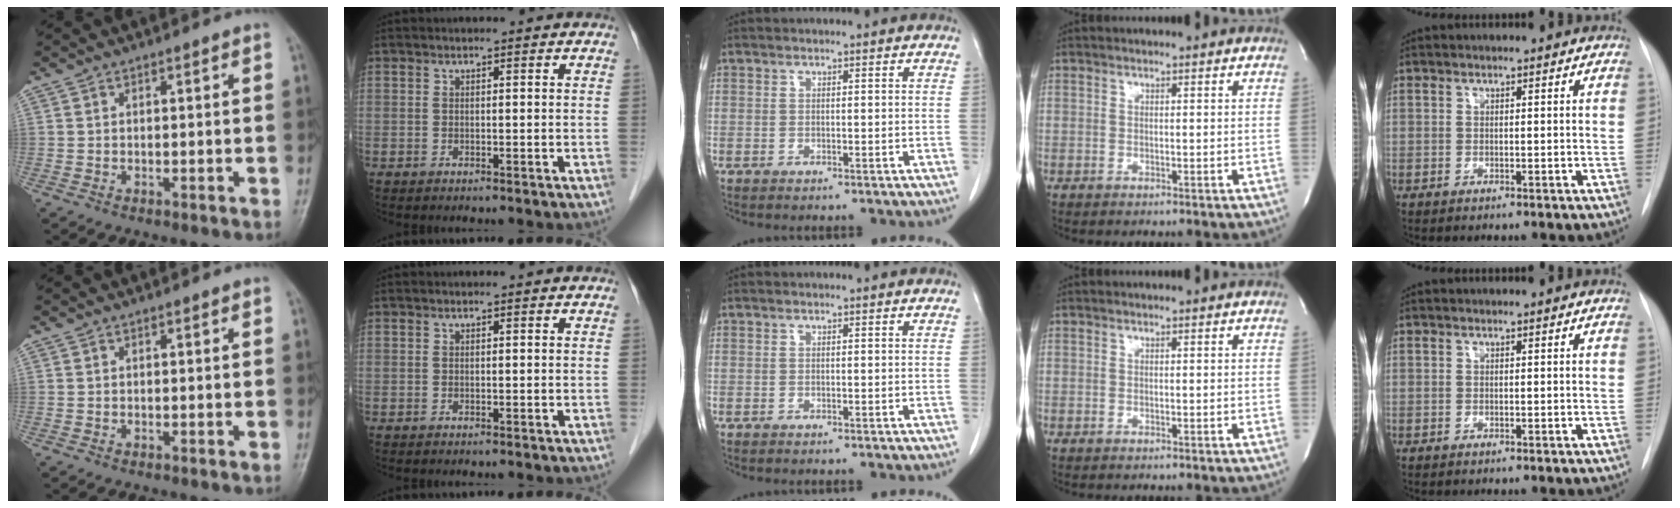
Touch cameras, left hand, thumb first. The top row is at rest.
{}